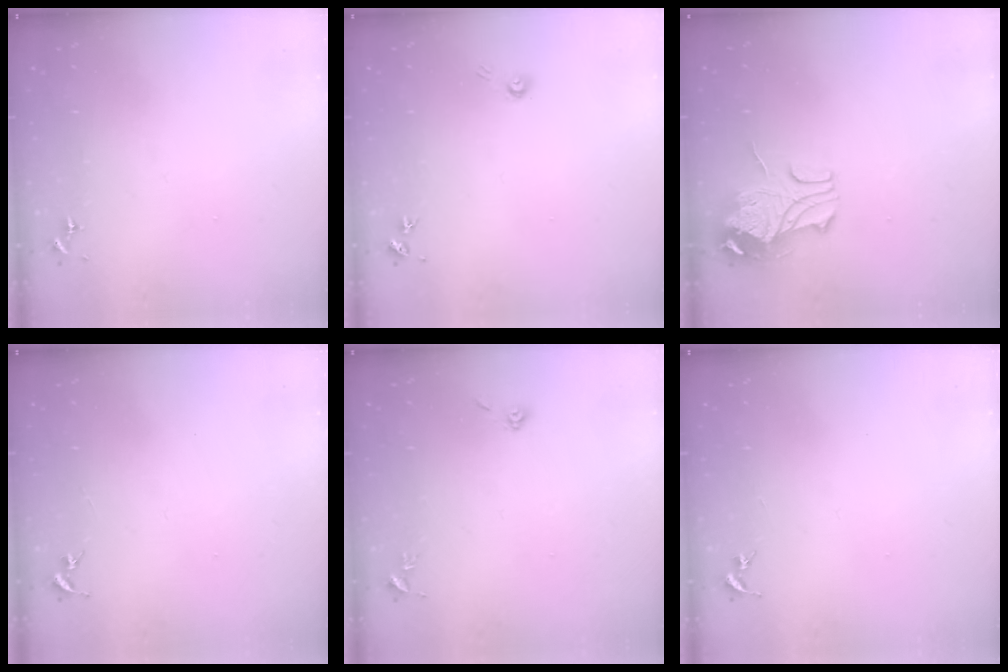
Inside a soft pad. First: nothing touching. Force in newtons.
{"total": 3.9, "press": 3.9, "slide": 0.4}
{"total": 9.8, "press": 9.7, "slide": 1.4}
{"total": 0.0}
{"total": 3.9, "press": 3.7, "slide": 1.3}
{"total": 0.0}